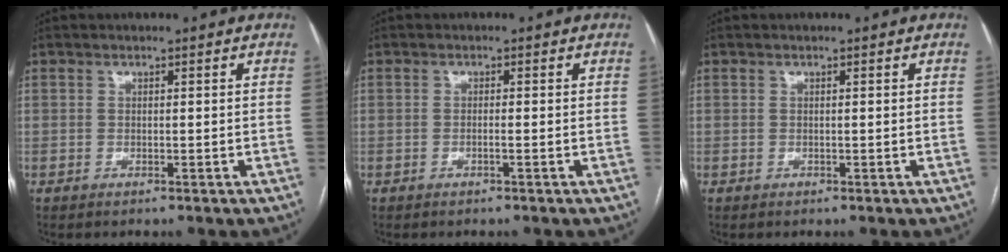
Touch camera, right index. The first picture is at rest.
{"total": 0.7, "force": [-0.3, -0.1, 0.6], "torque": [-0.011, 0.001, -0.005]}
{"total": 0.0}